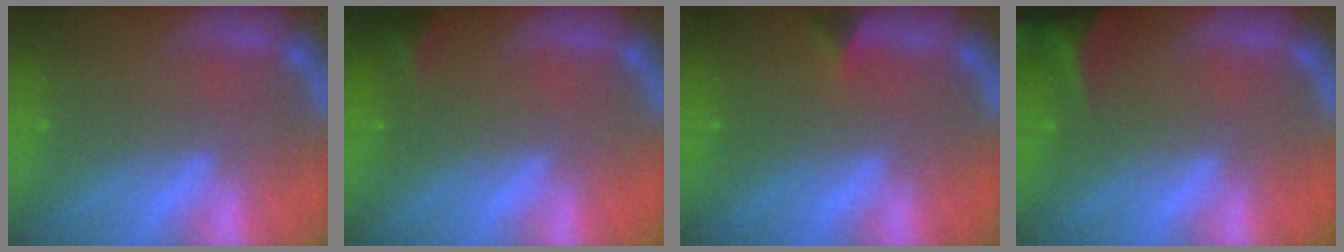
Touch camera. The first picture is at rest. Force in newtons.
{"total": 1.9}
{"total": 1.4}
{"total": 6.5}